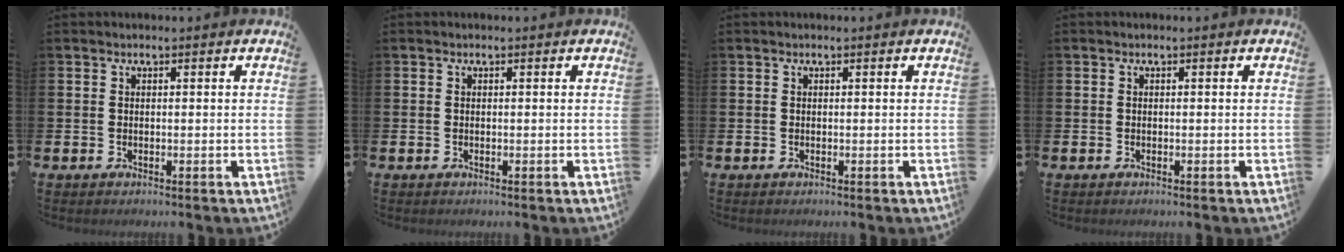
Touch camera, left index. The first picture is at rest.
{"total": 0.0}
{"total": 0.0}
{"total": 0.0}